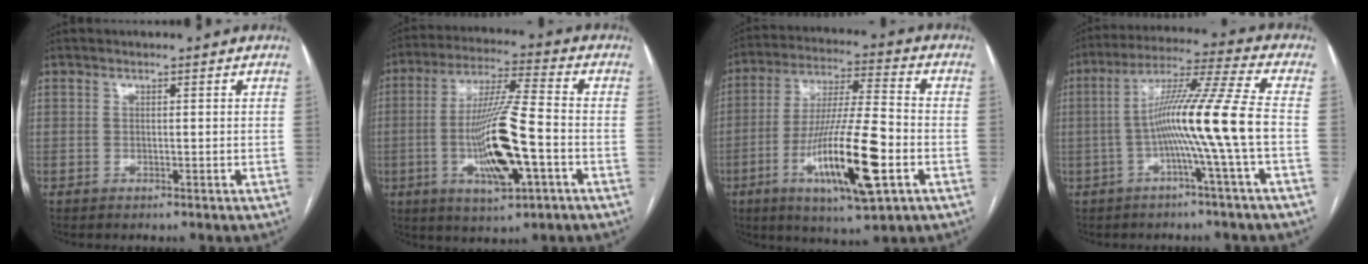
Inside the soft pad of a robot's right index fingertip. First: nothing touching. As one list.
[{"total": 14.5, "force": [-3.6, 1.7, 14.0], "torque": [-0.265, -0.007, -0.060]}, {"total": 17.3, "force": [-5.8, 2.0, 16.2], "torque": [-0.304, -0.016, -0.095]}, {"total": 12.8, "force": [-2.5, -2.3, 12.4], "torque": [-0.217, 0.015, -0.050]}]